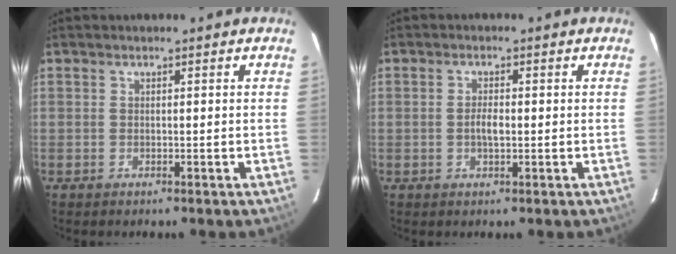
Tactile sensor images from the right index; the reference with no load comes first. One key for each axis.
{"total": 2.3, "fx": -0.2, "fy": 0.6, "fz": 2.2, "tx": -0.042, "ty": 0.001, "tz": -0.005}